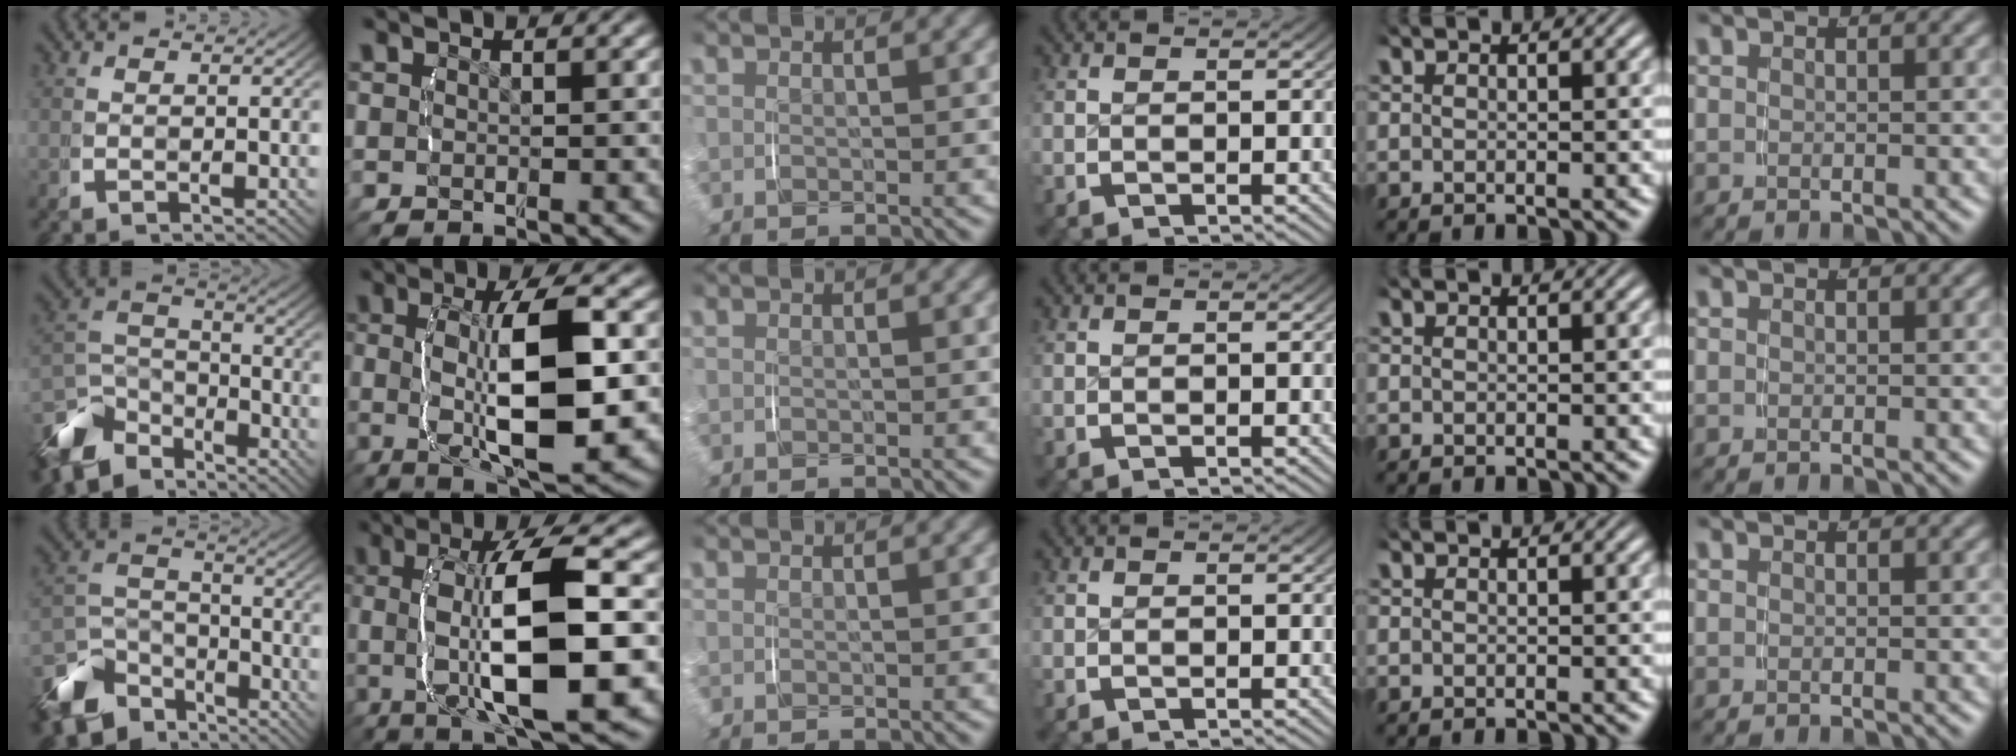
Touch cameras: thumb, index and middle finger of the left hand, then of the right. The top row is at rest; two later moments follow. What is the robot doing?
{"motion": "lift_and_place", "object": "jar lid"}